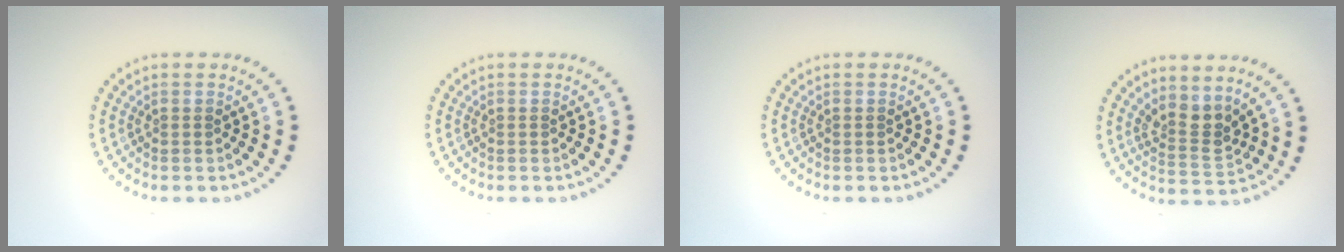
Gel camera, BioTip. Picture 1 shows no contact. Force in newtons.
{"total": 0.0}
{"total": 0.0}
{"total": 2.7, "press": 2.0, "slide": 1.8}